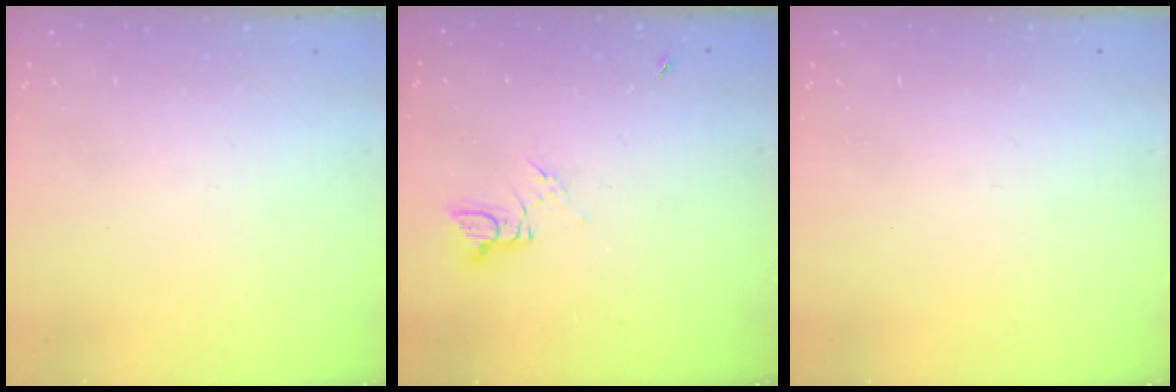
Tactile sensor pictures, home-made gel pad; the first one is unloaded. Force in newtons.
{"total": 3.7, "press": 3.7, "slide": 0.3}
{"total": 0.0}